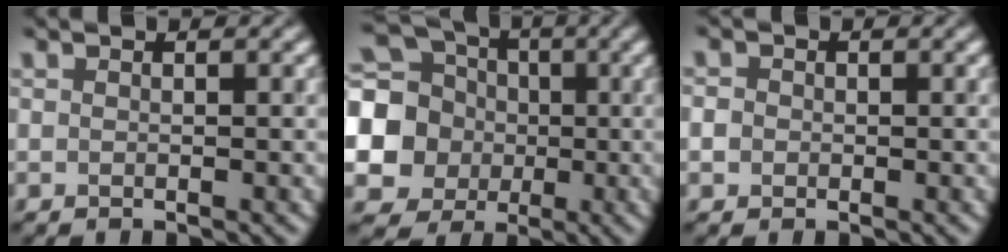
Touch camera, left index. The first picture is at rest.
{"total": 11.3, "force": [-0.1, 10.4, 4.6], "torque": [-0.135, -0.010, -0.027]}
{"total": 2.1, "force": [0.4, 1.9, 0.9], "torque": [-0.001, 0.013, -0.011]}